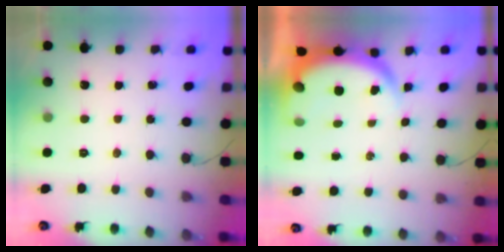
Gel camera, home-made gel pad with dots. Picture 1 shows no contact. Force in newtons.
{"total": 6.9, "press": 6.8, "slide": 1.0}